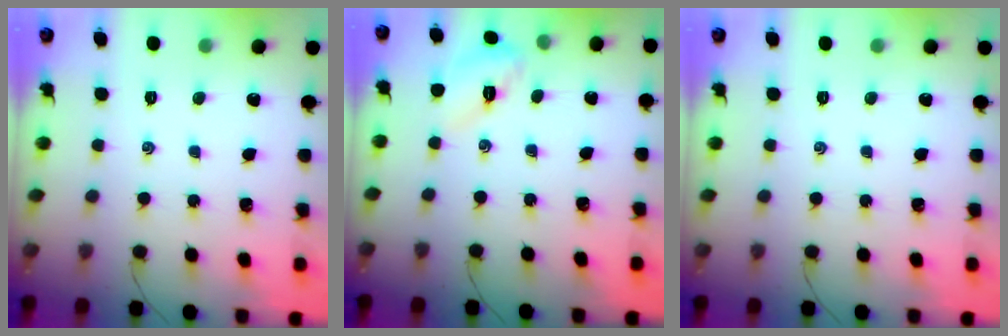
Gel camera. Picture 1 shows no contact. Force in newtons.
{"total": 4.5, "press": 4.4, "slide": 0.9}
{"total": 0.0}